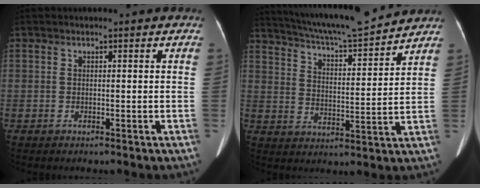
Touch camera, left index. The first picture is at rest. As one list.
[{"total": 15.8, "force": [14.6, 0.6, 6.1], "torque": [-0.107, -0.005, 0.223]}]